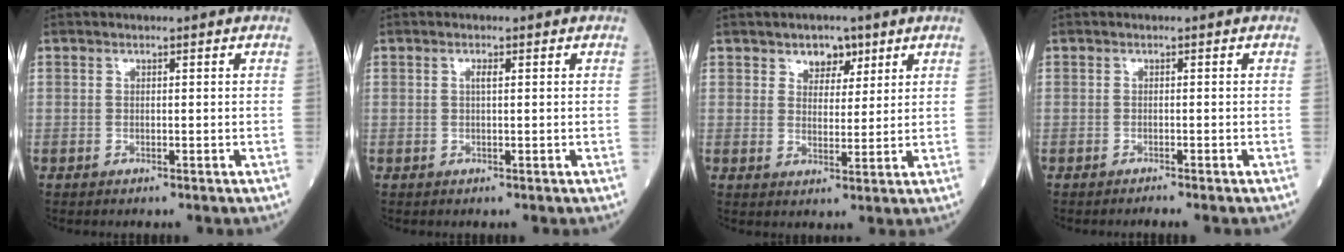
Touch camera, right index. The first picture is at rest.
{"total": 0.9, "force": [0.3, 0.1, 0.9], "torque": [-0.020, 0.001, 0.003]}
{"total": 4.1, "force": [2.6, 2.6, 1.8], "torque": [-0.019, 0.003, 0.043]}
{"total": 1.4, "force": [-1.3, -0.3, 0.6], "torque": [-0.008, 0.003, -0.018]}